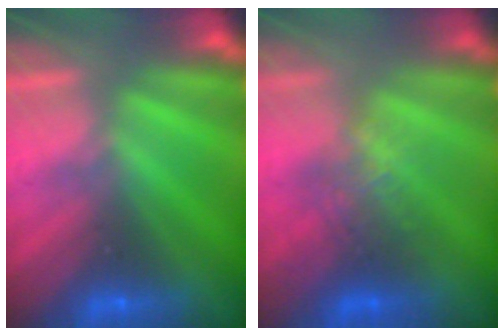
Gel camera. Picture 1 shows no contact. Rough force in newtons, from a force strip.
{"total": 2.6}